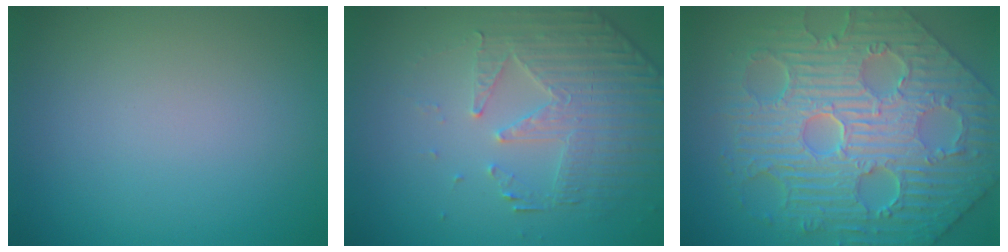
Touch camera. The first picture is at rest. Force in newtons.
{"total": 4.9, "press": 3.7, "slide": 3.2}
{"total": 11.5, "press": 7.9, "slide": 8.4}